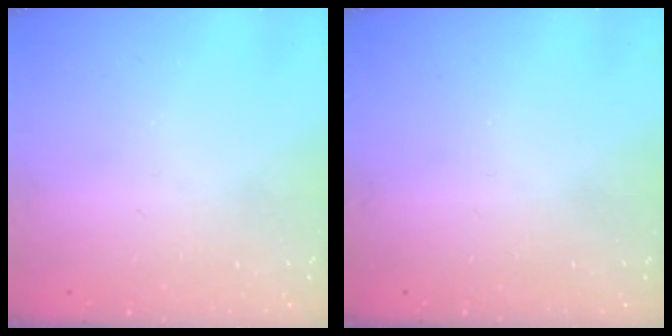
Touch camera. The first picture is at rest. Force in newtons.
{"total": 0.0}